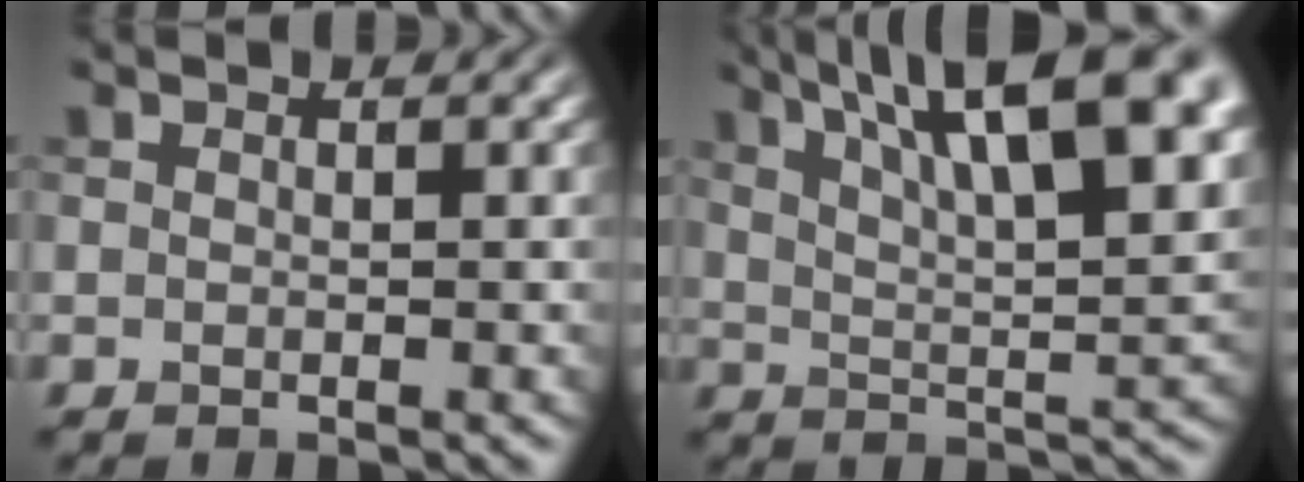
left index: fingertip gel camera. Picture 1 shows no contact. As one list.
[{"total": 15.0, "force": [8.2, 4.9, 11.6], "torque": [-0.146, 0.025, 0.112]}]